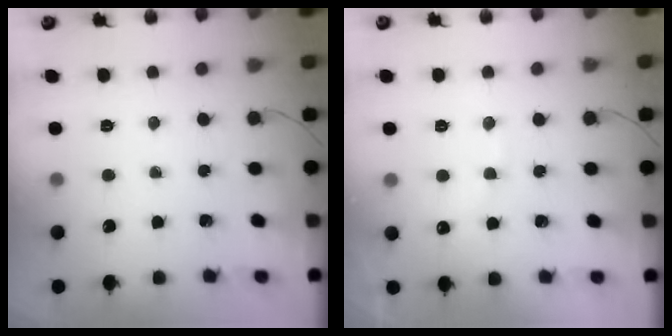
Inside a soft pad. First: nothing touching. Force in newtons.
{"total": 8.6, "press": 8.5, "slide": 1.3}